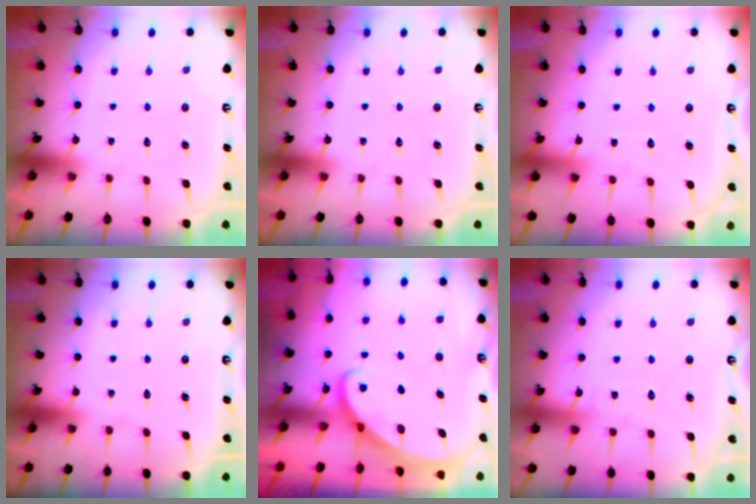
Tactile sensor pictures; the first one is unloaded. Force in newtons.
{"total": 0.0}
{"total": 1.8, "press": 1.8, "slide": 0.2}
{"total": 0.0}
{"total": 2.8, "press": 2.8, "slide": 0.3}
{"total": 3.1, "press": 3.1, "slide": 0.3}